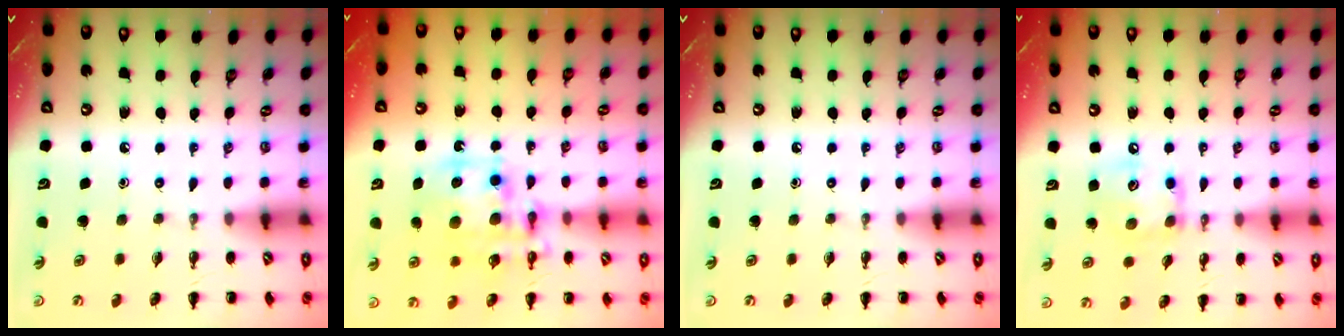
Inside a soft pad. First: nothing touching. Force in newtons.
{"total": 13.2, "press": 13.0, "slide": 2.3}
{"total": 0.0}
{"total": 10.4, "press": 10.4, "slide": 0.6}